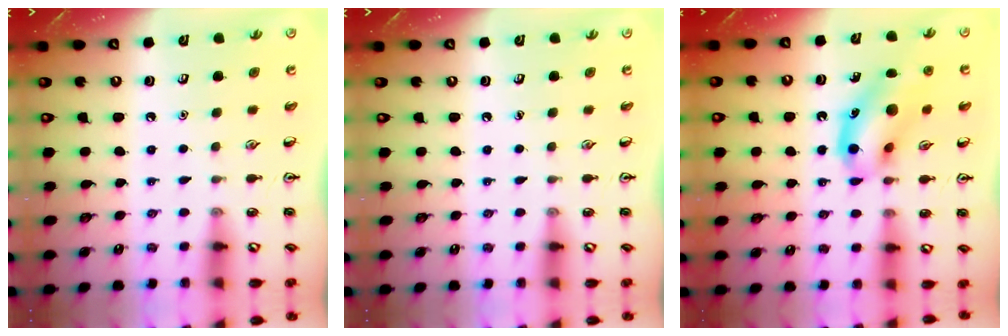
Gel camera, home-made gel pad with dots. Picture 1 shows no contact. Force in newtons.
{"total": 0.0}
{"total": 13.0, "press": 12.9, "slide": 1.9}